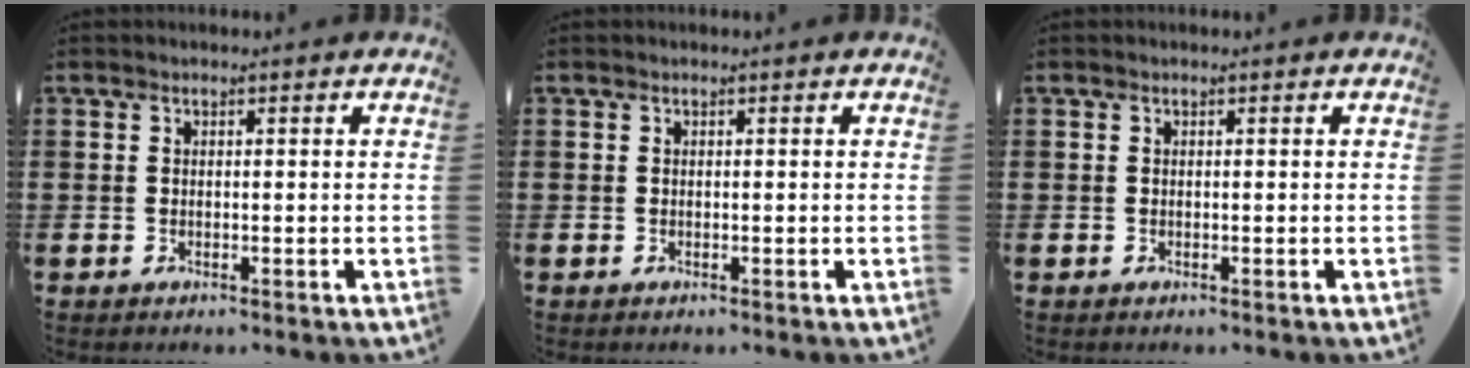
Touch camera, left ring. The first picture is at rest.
{"total": 0.0}
{"total": 0.0}